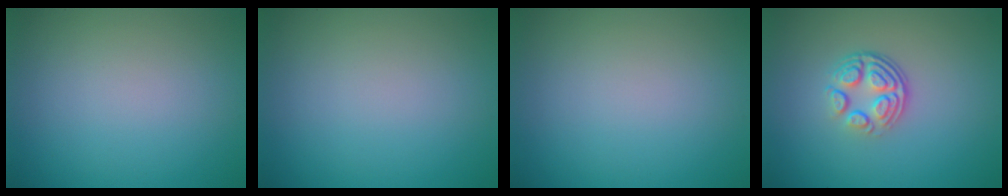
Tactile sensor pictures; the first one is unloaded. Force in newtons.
{"total": 0.0}
{"total": 0.0}
{"total": 4.0, "press": 2.8, "slide": 2.9}